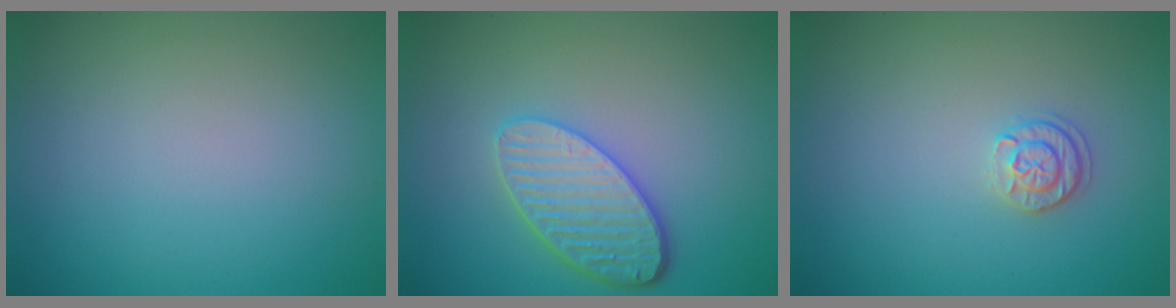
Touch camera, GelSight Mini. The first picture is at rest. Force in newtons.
{"total": 4.7, "press": 3.9, "slide": 2.6}
{"total": 1.7, "press": 1.6, "slide": 0.4}